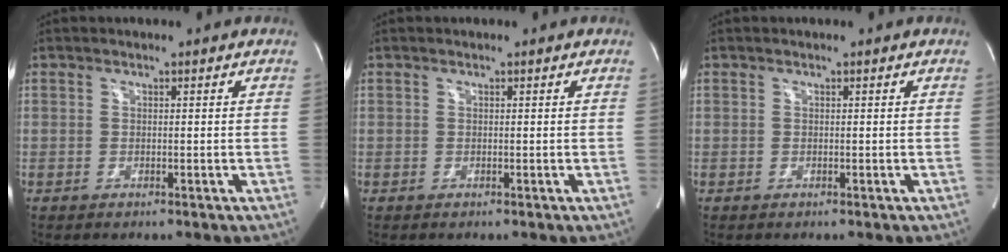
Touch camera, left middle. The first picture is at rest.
{"total": 0.0}
{"total": 0.0}